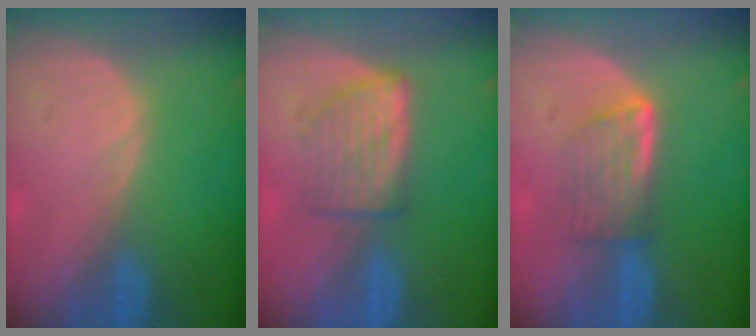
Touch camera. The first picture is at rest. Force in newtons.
{"total": 5.8, "press": 5.4, "slide": 2.1}
{"total": 5.8, "press": 5.0, "slide": 2.9}